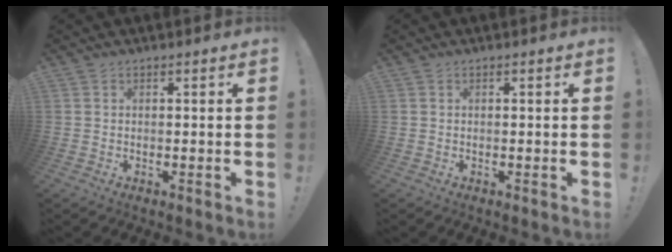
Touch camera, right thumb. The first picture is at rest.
{"total": 0.0}